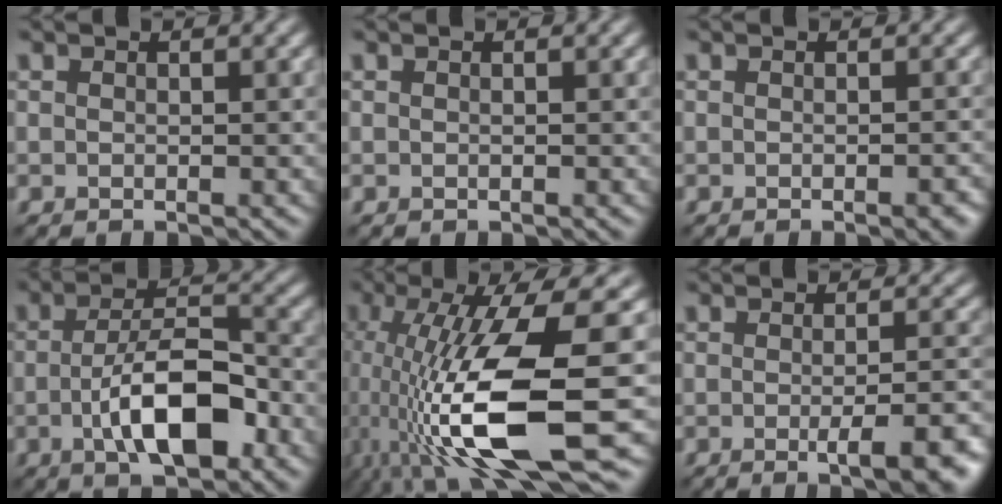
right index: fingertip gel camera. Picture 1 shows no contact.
{"total": 0.0}
{"total": 1.6, "force": [-0.8, 0.4, 1.3], "torque": [-0.013, -0.001, -0.009]}
{"total": 7.7, "force": [-2.5, 3.0, 6.6], "torque": [-0.115, 0.004, -0.045]}
{"total": 13.4, "force": [-3.3, 3.6, 12.5], "torque": [-0.241, -0.016, -0.051]}
{"total": 6.0, "force": [-2.0, 1.7, 5.4], "torque": [-0.060, -0.005, -0.020]}